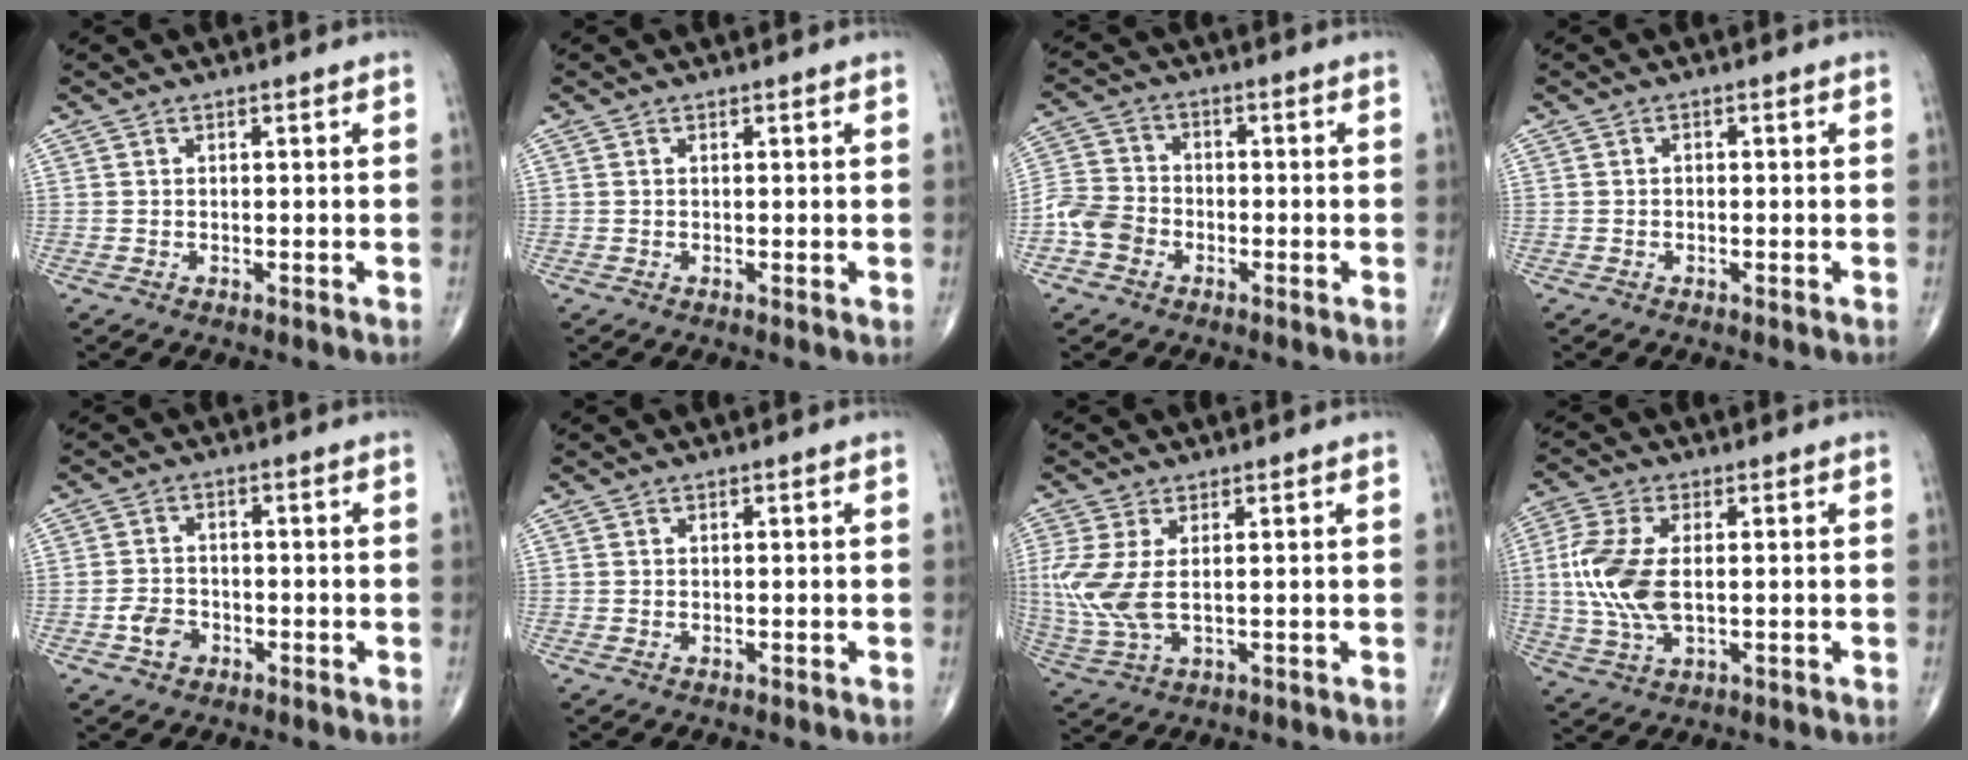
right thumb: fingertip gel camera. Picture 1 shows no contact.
{"total": 0.6, "force": [0.1, 0.1, 0.6], "torque": [-0.015, -0.003, 0.002]}
{"total": 6.4, "force": [-2.7, 5.2, 2.7], "torque": [-0.045, 0.023, -0.059]}
{"total": 0.6, "force": [-0.1, 0.5, 0.4], "torque": [-0.002, 0.002, -0.006]}
{"total": 3.9, "force": [-1.7, 2.9, 1.9], "torque": [-0.026, 0.013, -0.031]}
{"total": 0.0}
{"total": 8.9, "force": [0.9, 4.3, 7.7], "torque": [-0.207, -0.004, 0.029]}
{"total": 12.1, "force": [0.3, 6.5, 10.2], "torque": [-0.239, 0.001, 0.006]}